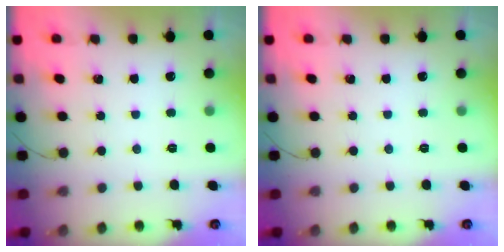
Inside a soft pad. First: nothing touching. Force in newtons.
{"total": 0.0}